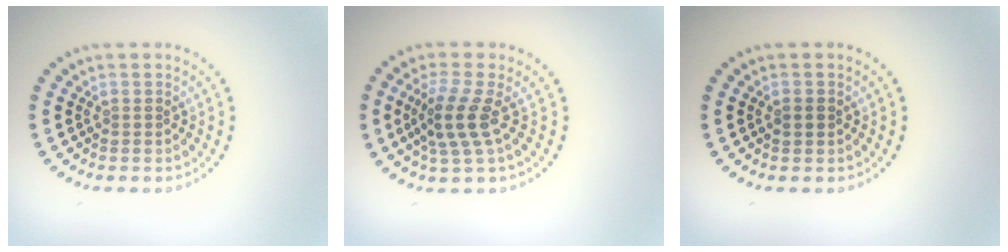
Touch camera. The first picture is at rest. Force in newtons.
{"total": 3.5, "press": 2.9, "slide": 2.0}
{"total": 0.7, "press": 0.7, "slide": 0.1}